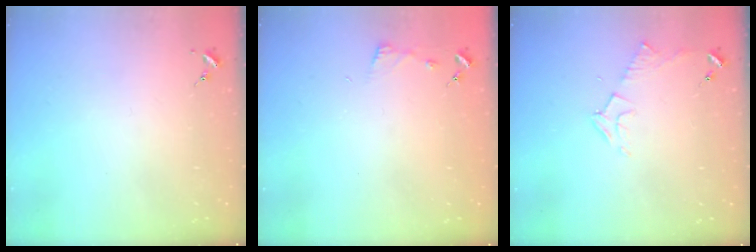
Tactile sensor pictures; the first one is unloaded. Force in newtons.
{"total": 2.9, "press": 2.9, "slide": 0.3}
{"total": 6.2, "press": 6.2, "slide": 0.7}